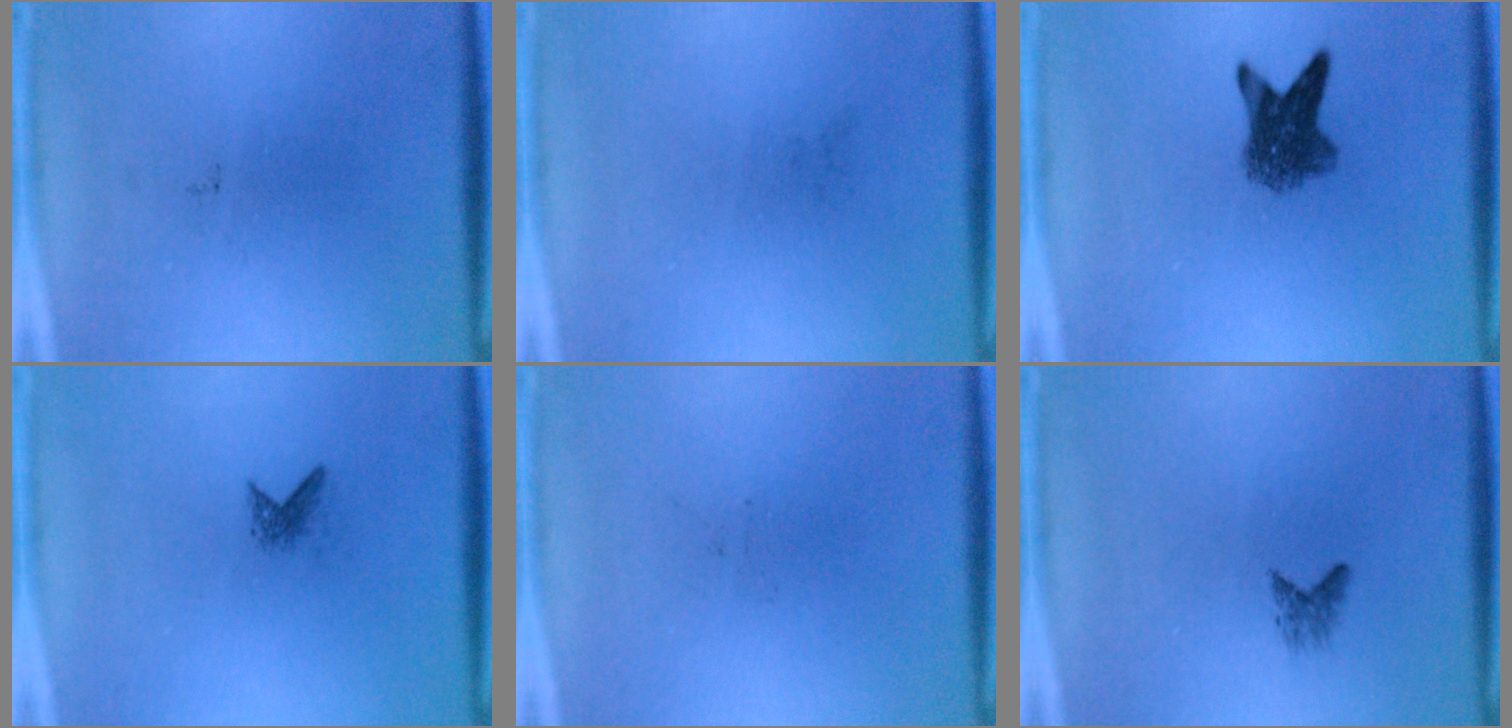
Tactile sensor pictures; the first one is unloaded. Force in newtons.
{"total": 0.0}
{"total": 5.7}
{"total": 1.1}
{"total": 0.0}
{"total": 1.1}